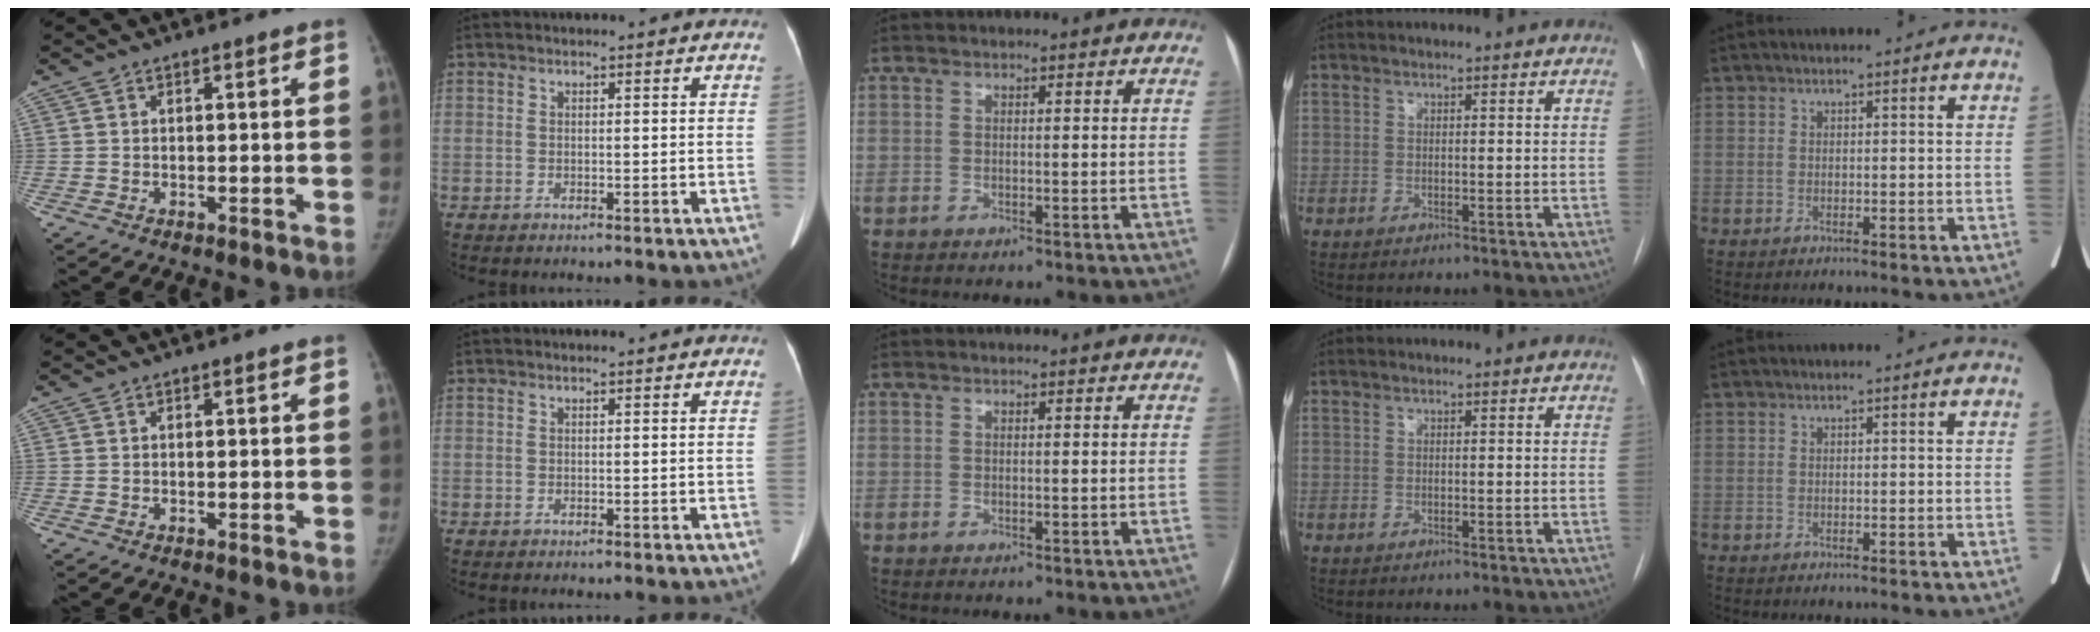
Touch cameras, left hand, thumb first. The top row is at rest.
{}